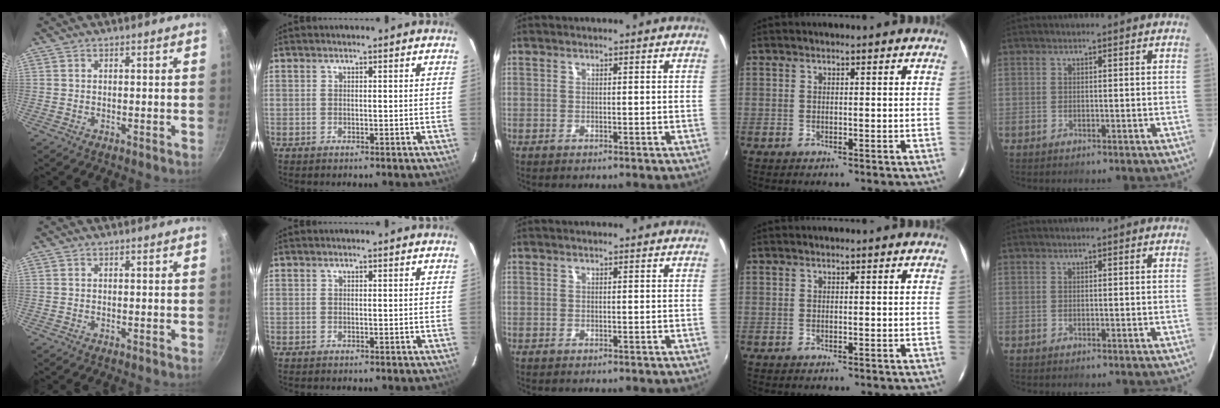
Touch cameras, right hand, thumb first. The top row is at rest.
{}